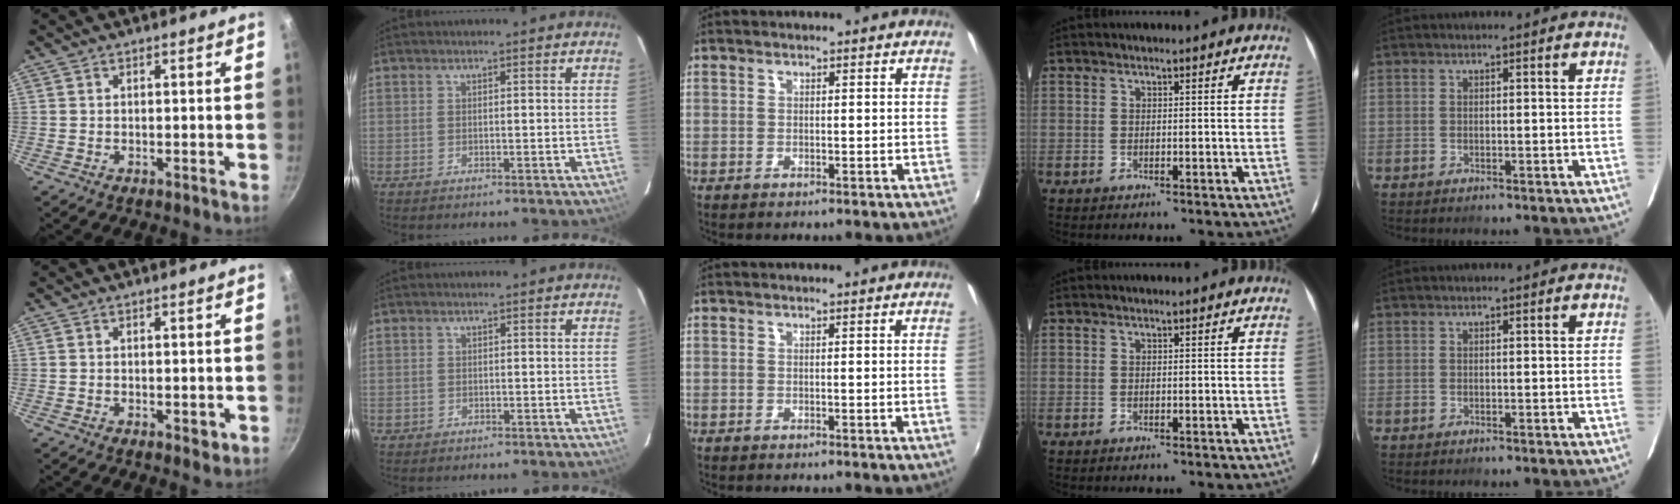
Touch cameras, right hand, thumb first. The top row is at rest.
{"thumb": {"total": 1.8, "force": [-0.5, 0.9, 1.5], "torque": [-0.021, -0.004, -0.006]}, "index": {"total": 0.9, "force": [-0.3, 0.8, 0.0], "torque": [0.002, 0.002, -0.001]}, "middle": {"total": 0.7, "force": [-0.2, -0.4, 0.5], "torque": [-0.007, -0.002, -0.004]}}